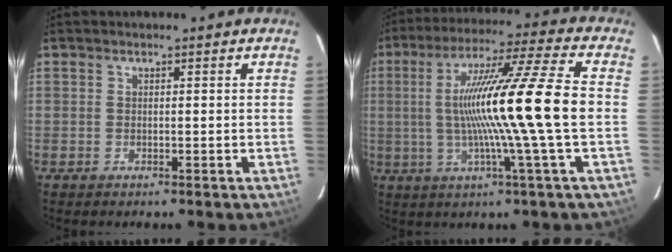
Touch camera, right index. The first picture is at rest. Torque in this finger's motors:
{"motor_torque": [2.14, 0.00, 1.05, 0.21]}